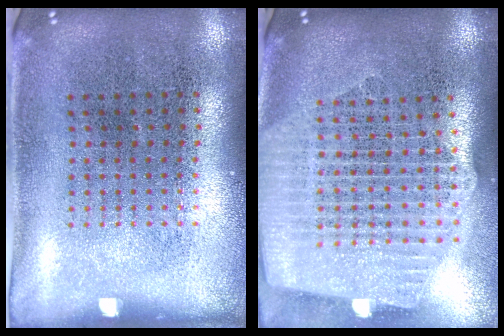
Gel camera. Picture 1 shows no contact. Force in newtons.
{"total": 2.6, "press": 2.2, "slide": 1.4}